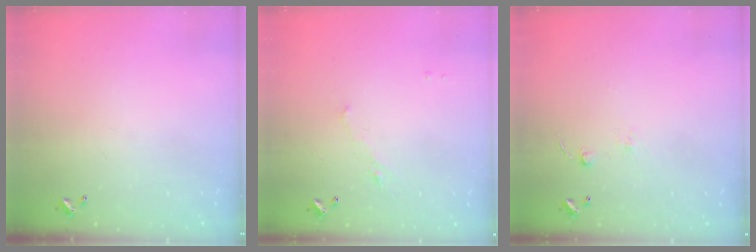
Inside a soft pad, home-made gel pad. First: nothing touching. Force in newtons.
{"total": 1.3, "press": 1.2, "slide": 0.6}
{"total": 2.5, "press": 2.4, "slide": 0.8}